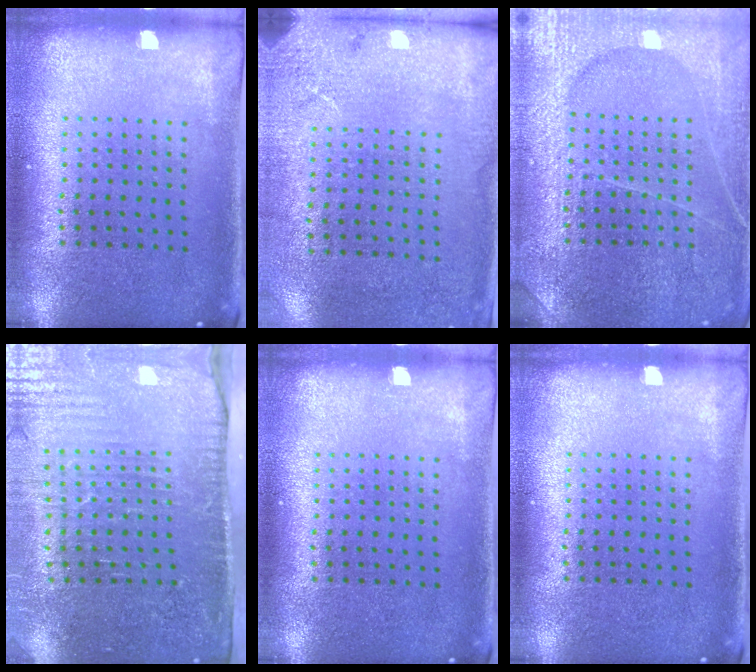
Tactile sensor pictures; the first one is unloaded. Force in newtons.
{"total": 2.6, "press": 2.1, "slide": 1.5}
{"total": 4.1, "press": 4.1, "slide": 0.5}
{"total": 4.3, "press": 3.7, "slide": 2.1}
{"total": 0.0}
{"total": 0.0}